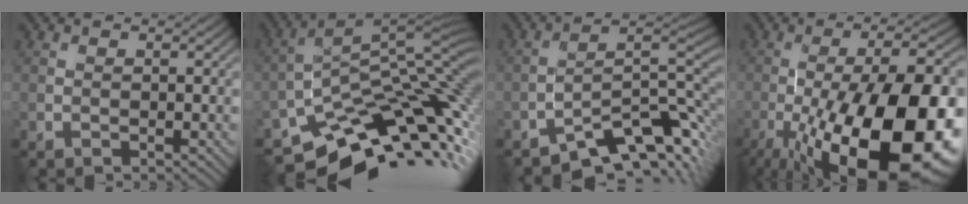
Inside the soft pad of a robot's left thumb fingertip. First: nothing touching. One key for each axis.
{"total": 14.7, "fx": -8.2, "fy": 6.1, "fz": 10.5, "tx": -0.189, "ty": -0.015, "tz": -0.131}
{"total": 11.7, "fx": -8.0, "fy": 3.5, "fz": 7.8, "tx": -0.111, "ty": -0.007, "tz": -0.135}
{"total": 21.0, "fx": -7.8, "fy": 7.2, "fz": 18.1, "tx": -0.268, "ty": -0.005, "tz": -0.121}